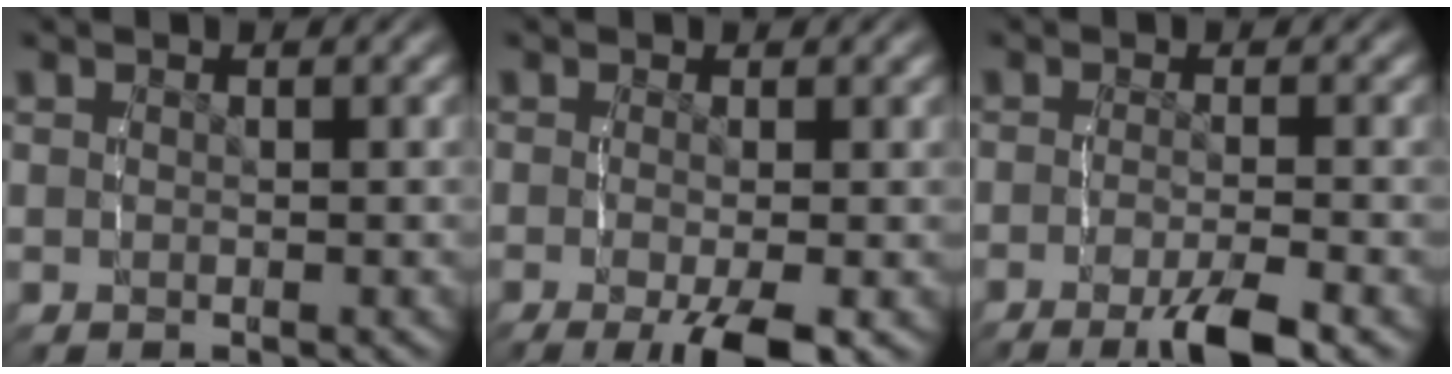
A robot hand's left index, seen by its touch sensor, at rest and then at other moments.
{"total": 5.1, "force": [-2.7, 1.3, 4.1], "torque": [-0.066, -0.022, -0.035]}
{"total": 4.2, "force": [-2.7, 0.6, 3.2], "torque": [-0.055, -0.006, -0.044]}